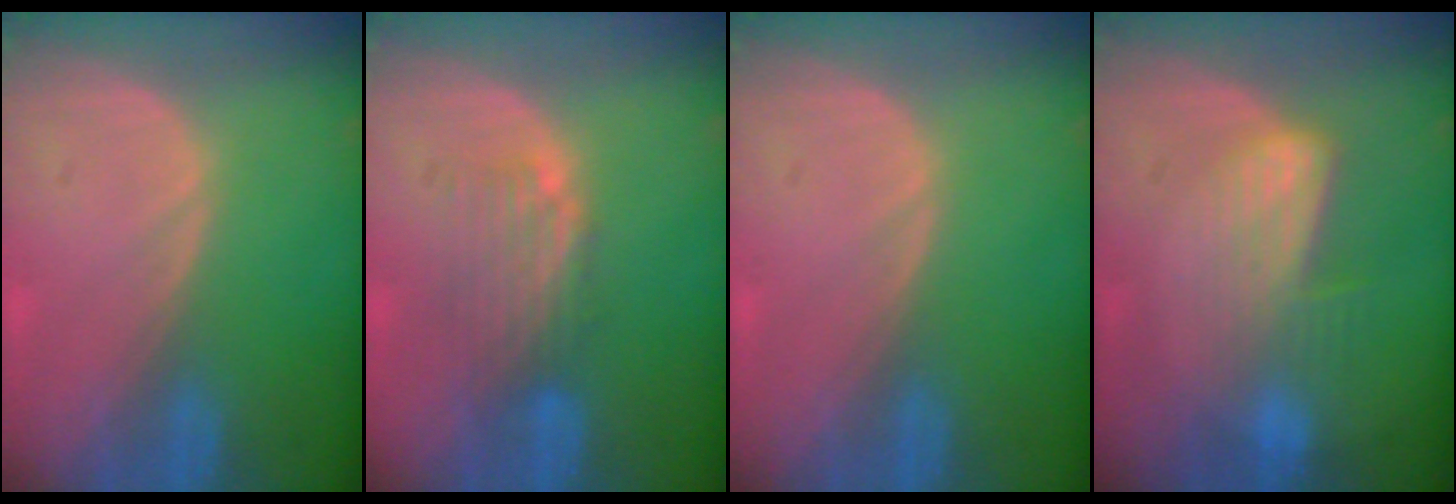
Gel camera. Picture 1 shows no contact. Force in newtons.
{"total": 4.8, "press": 4.1, "slide": 2.5}
{"total": 0.0}
{"total": 7.0, "press": 6.1, "slide": 3.5}